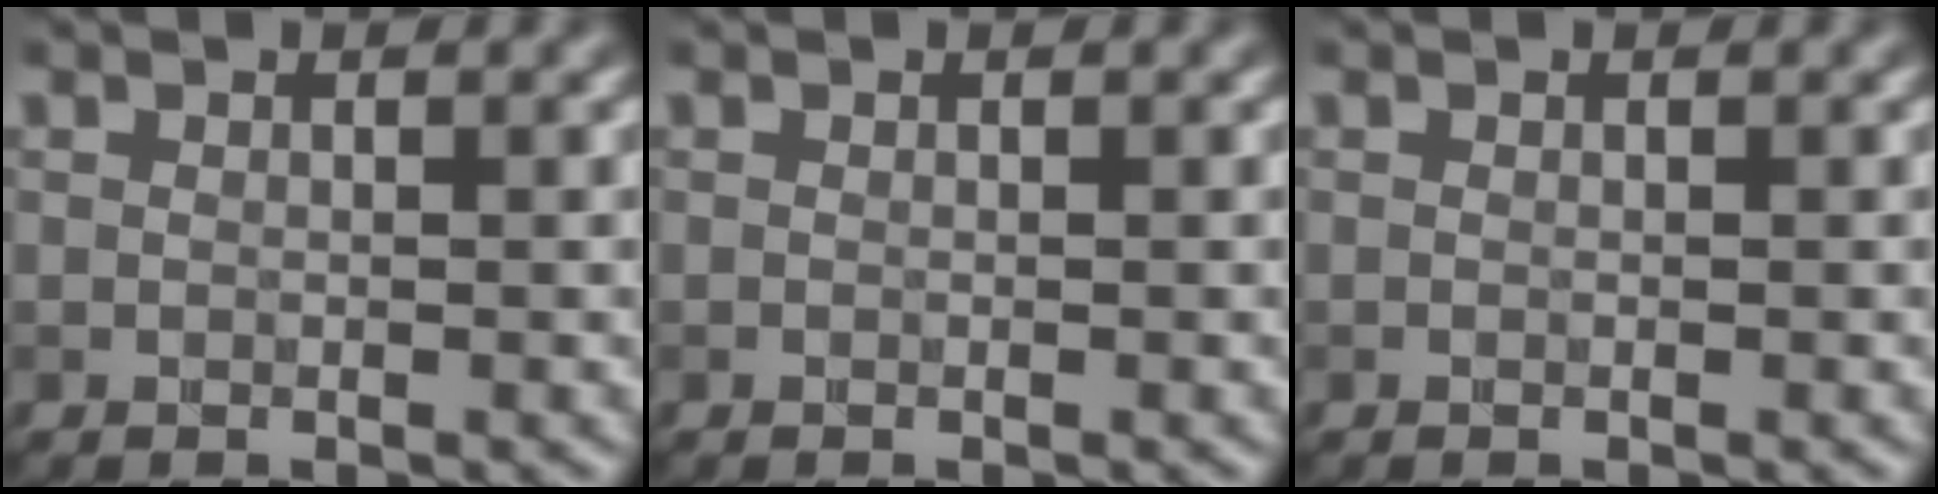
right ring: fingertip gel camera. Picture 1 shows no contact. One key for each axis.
{"total": 0.0}
{"total": 0.0}